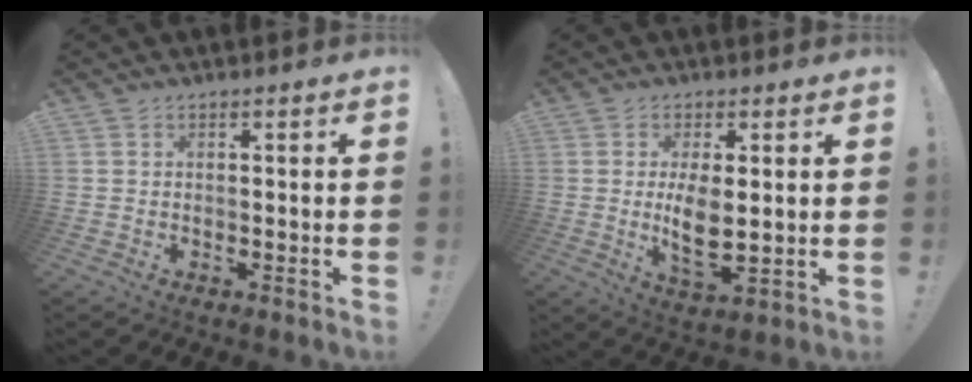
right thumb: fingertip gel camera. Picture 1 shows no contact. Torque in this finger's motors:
{"motor_torque": [0.16, 0.50, 0.24, -0.07, 0.31]}